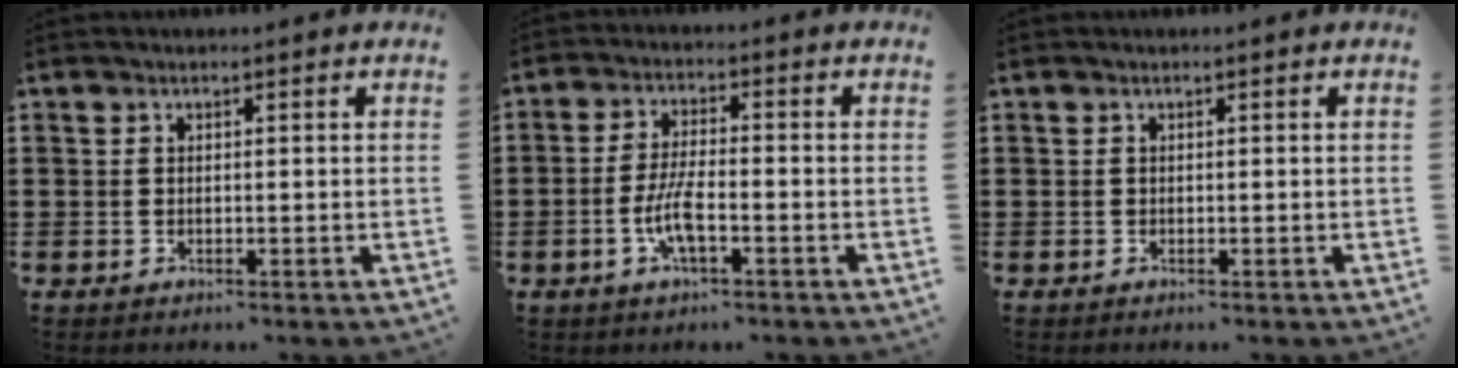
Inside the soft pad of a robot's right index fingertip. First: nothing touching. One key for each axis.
{"total": 5.8, "fx": -1.9, "fy": 1.6, "fz": 5.2, "tx": -0.122, "ty": -0.008, "tz": -0.043}
{"total": 0.0}